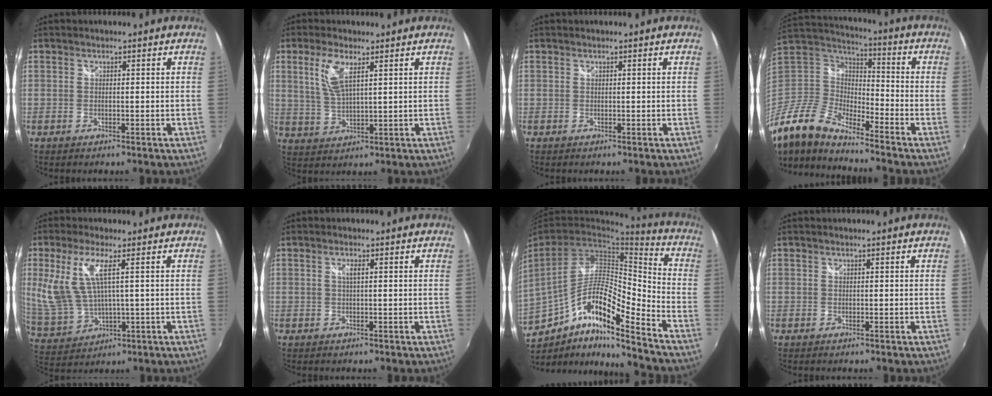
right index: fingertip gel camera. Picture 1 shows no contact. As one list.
[{"total": 6.4, "force": [3.1, 1.9, 5.3], "torque": [-0.113, 0.005, 0.065]}, {"total": 0.0}, {"total": 15.9, "force": [-12.5, 5.1, 8.3], "torque": [-0.182, -0.013, -0.257]}, {"total": 10.6, "force": [2.5, 3.7, 9.6], "torque": [-0.201, -0.008, 0.075]}, {"total": 1.0, "force": [0.4, -0.1, 0.9], "torque": [-0.014, 0.006, 0.006]}, {"total": 17.0, "force": [-9.2, 3.6, 13.9], "torque": [-0.260, -0.018, -0.172]}, {"total": 0.0}]